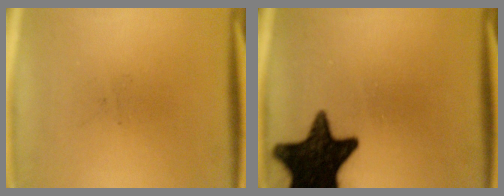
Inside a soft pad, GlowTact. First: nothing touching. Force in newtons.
{"total": 17.6}